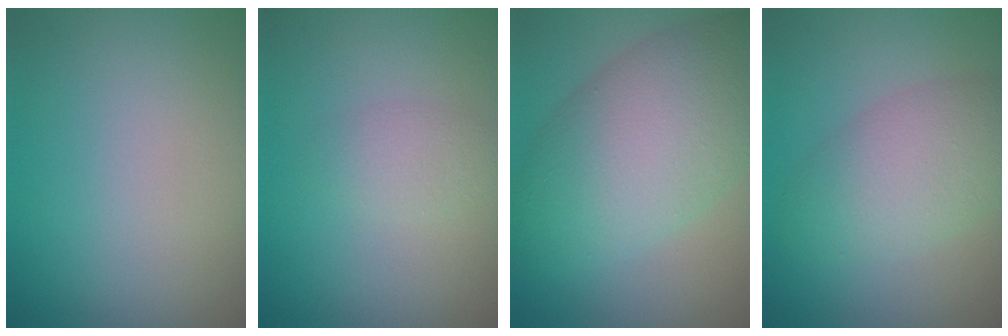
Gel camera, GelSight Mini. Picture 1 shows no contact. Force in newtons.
{"total": 1.7, "press": 1.7, "slide": 0.0}
{"total": 9.3, "press": 9.3, "slide": 0.4}
{"total": 4.7, "press": 4.7, "slide": 0.1}